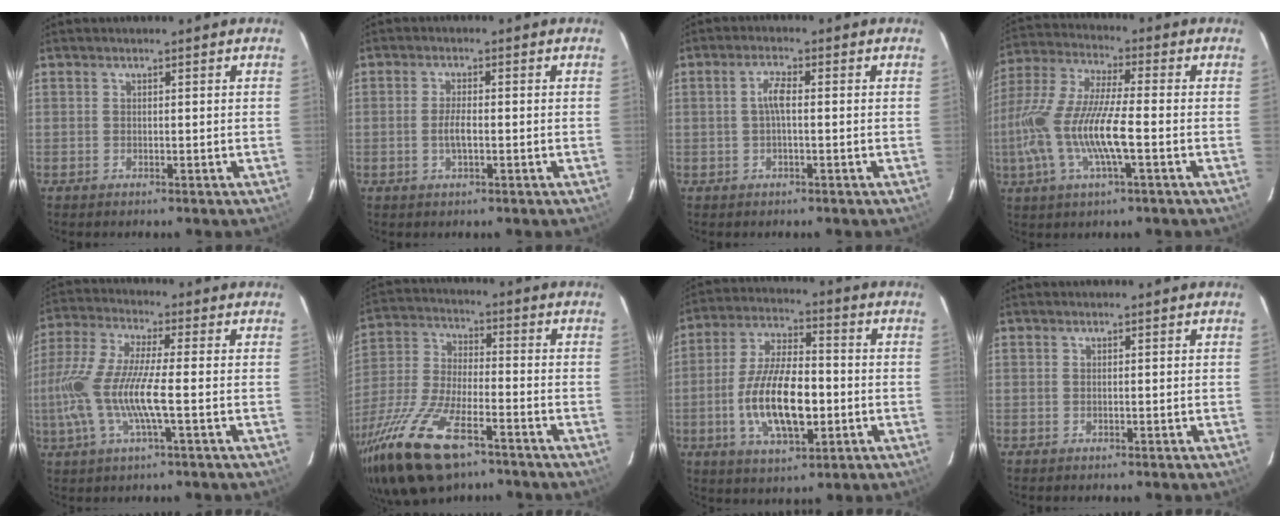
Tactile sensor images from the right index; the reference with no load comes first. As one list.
[{"total": 4.4, "force": [-1.0, 1.4, 4.1], "torque": [-0.081, -0.002, -0.018]}, {"total": 2.8, "force": [-0.2, 0.7, 2.7], "torque": [-0.055, 0.008, -0.002]}, {"total": 16.0, "force": [-3.8, 3.1, 15.2], "torque": [-0.312, -0.008, -0.075]}, {"total": 14.4, "force": [-2.9, 2.1, 13.9], "torque": [-0.285, -0.006, -0.058]}, {"total": 23.3, "force": [-14.5, 8.9, 16.0], "torque": [-0.351, -0.049, -0.265]}, {"total": 15.1, "force": [-3.2, 6.3, 13.3], "torque": [-0.266, -0.004, -0.055]}, {"total": 0.0}]